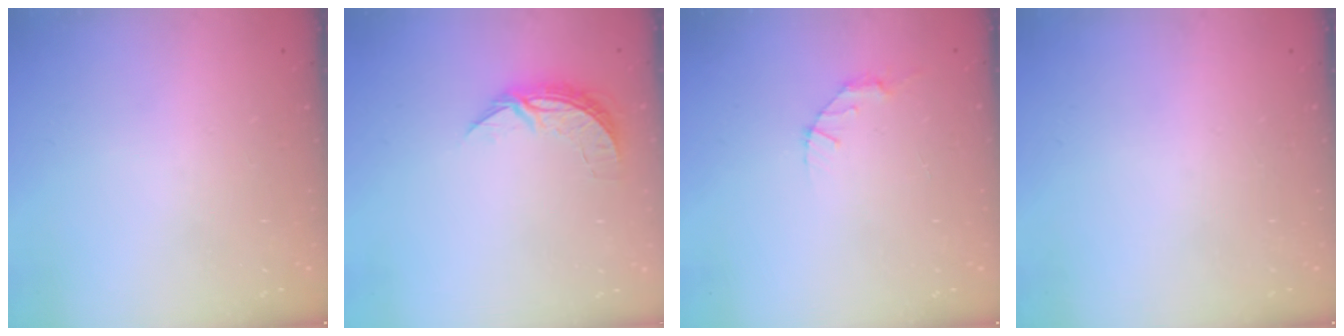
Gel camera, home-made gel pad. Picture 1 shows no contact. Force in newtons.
{"total": 6.6, "press": 6.5, "slide": 0.4}
{"total": 2.8, "press": 2.8, "slide": 0.4}
{"total": 0.0}